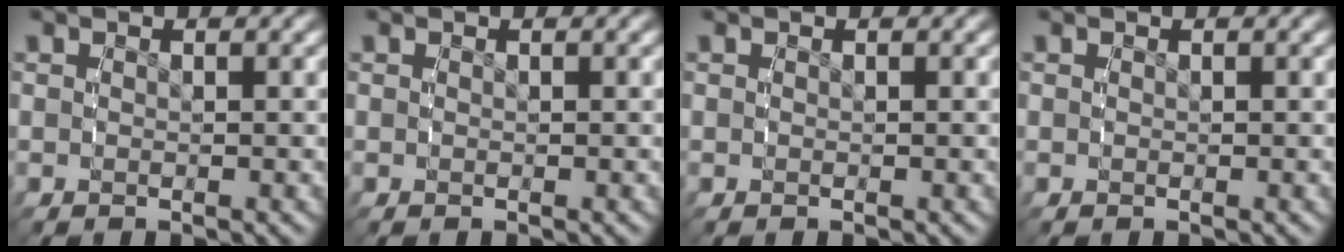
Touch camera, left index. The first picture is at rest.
{"total": 0.0}
{"total": 0.0}
{"total": 0.0}